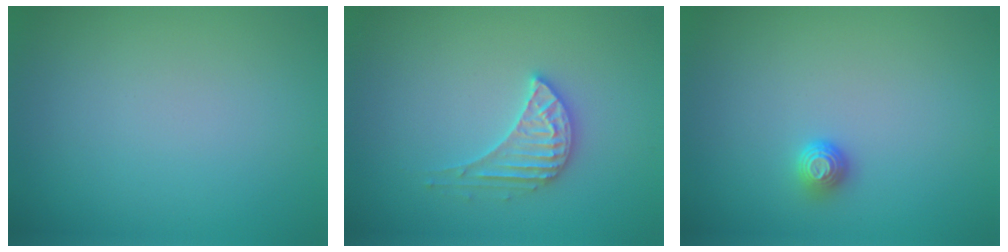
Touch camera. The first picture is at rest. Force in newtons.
{"total": 3.0, "press": 2.9, "slide": 0.4}
{"total": 1.3, "press": 1.1, "slide": 0.7}